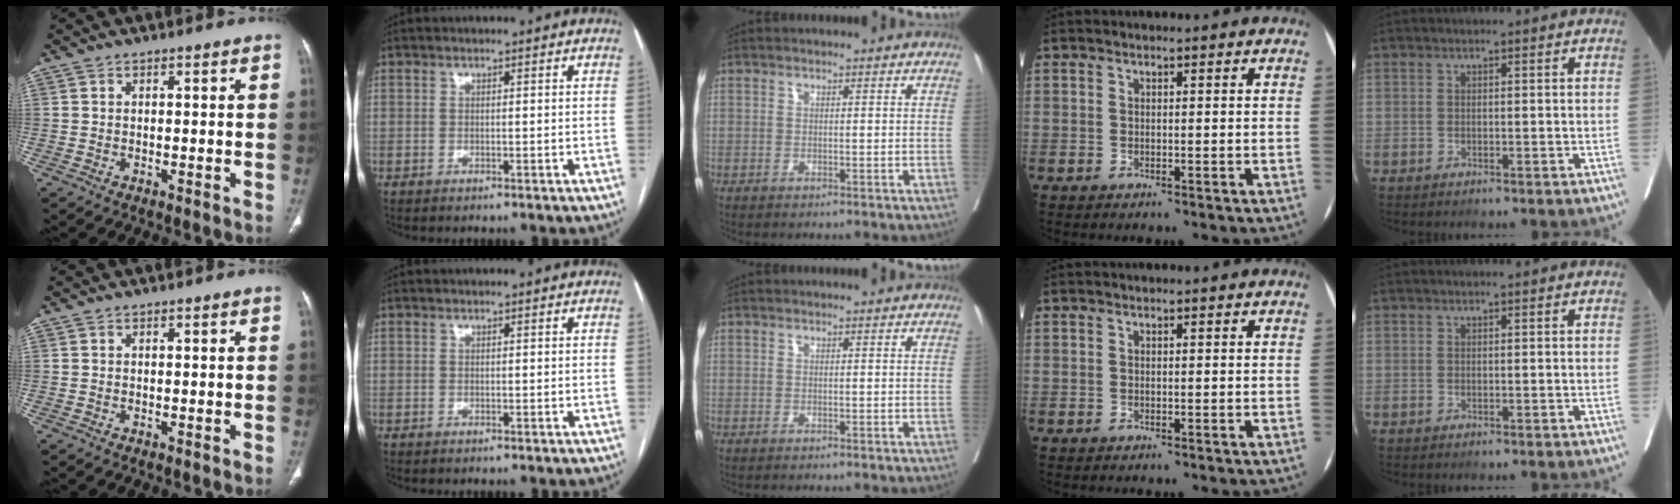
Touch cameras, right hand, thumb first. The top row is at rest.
{}